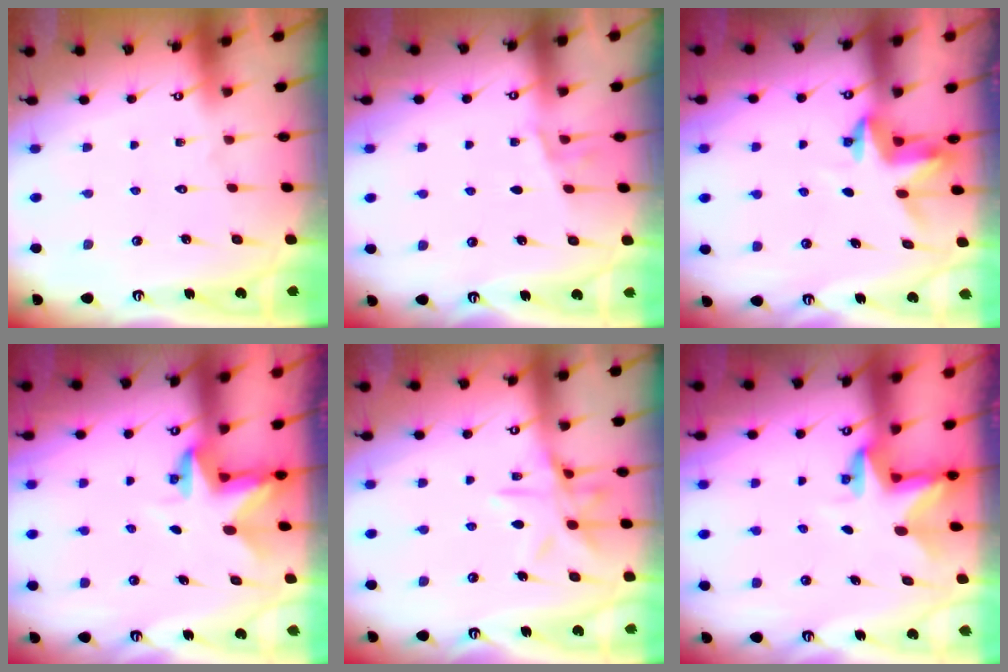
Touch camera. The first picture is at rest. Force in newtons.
{"total": 4.2, "press": 3.4, "slide": 2.5}
{"total": 3.4, "press": 3.4, "slide": 0.2}
{"total": 2.8, "press": 2.8, "slide": 0.2}
{"total": 12.2, "press": 12.2, "slide": 0.8}
{"total": 2.8, "press": 2.8, "slide": 0.2}